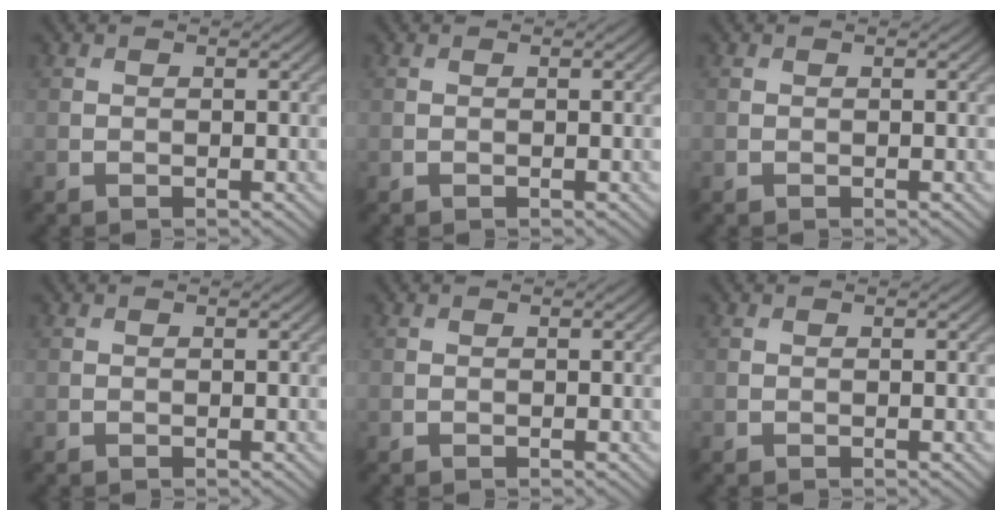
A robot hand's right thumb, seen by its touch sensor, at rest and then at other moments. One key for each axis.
{"total": 0.0}
{"total": 0.0}
{"total": 0.0}
{"total": 0.0}
{"total": 0.0}